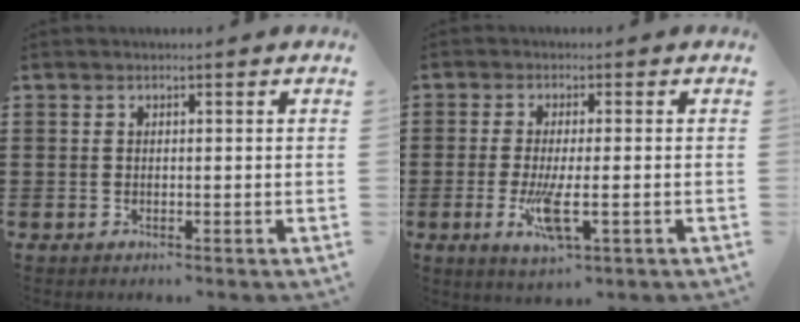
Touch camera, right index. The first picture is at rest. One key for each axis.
{"total": 6.2, "fx": -1.8, "fy": 1.3, "fz": 5.7, "tx": -0.128, "ty": -0.023, "tz": -0.035}